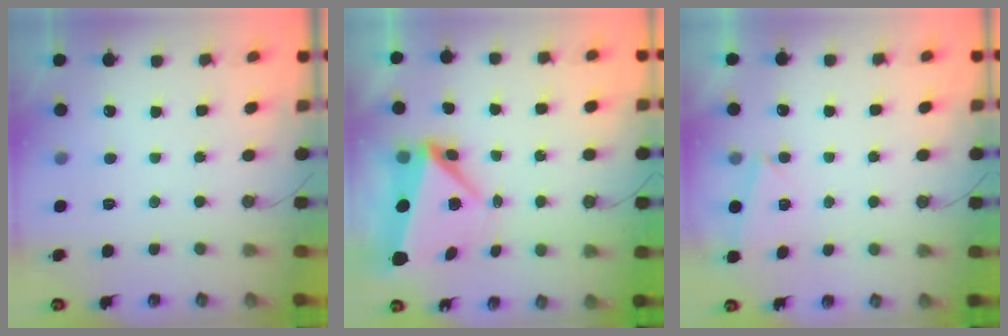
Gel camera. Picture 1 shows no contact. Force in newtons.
{"total": 7.3, "press": 7.3, "slide": 1.2}
{"total": 3.5, "press": 2.7, "slide": 2.1}